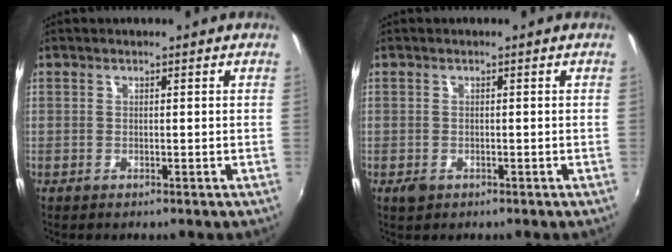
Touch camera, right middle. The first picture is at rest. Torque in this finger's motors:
{"motor_torque": [0.35, -0.30, 0.00, 0.03]}